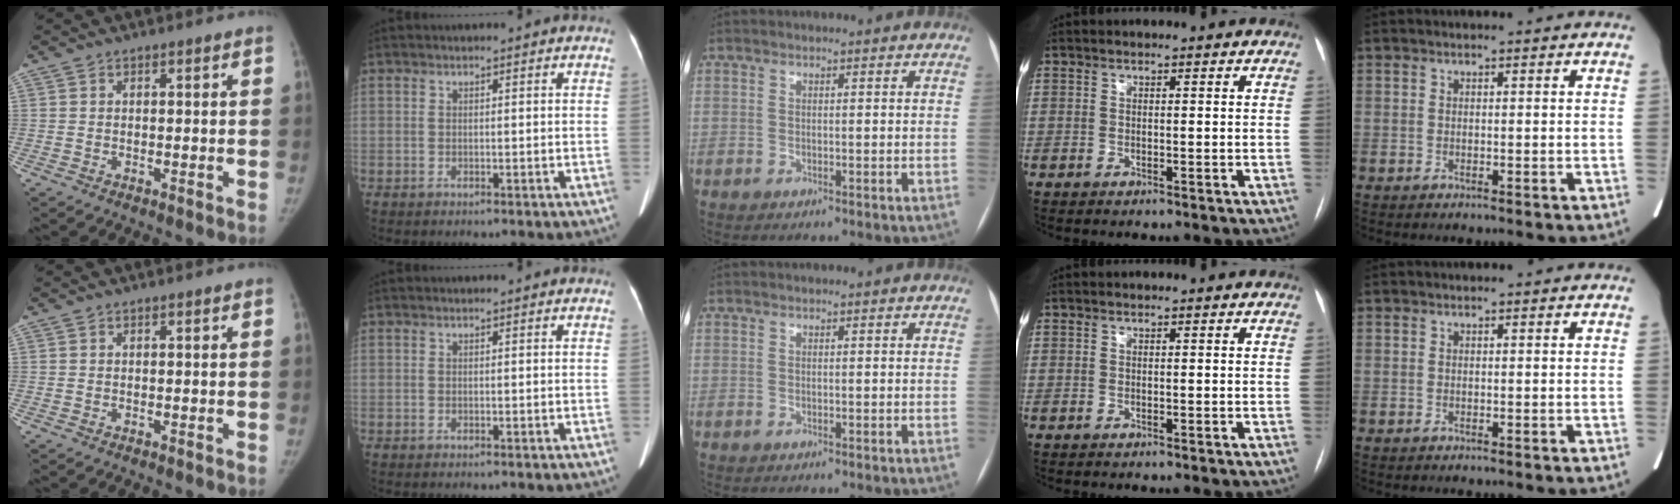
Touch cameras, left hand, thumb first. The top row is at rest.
{}